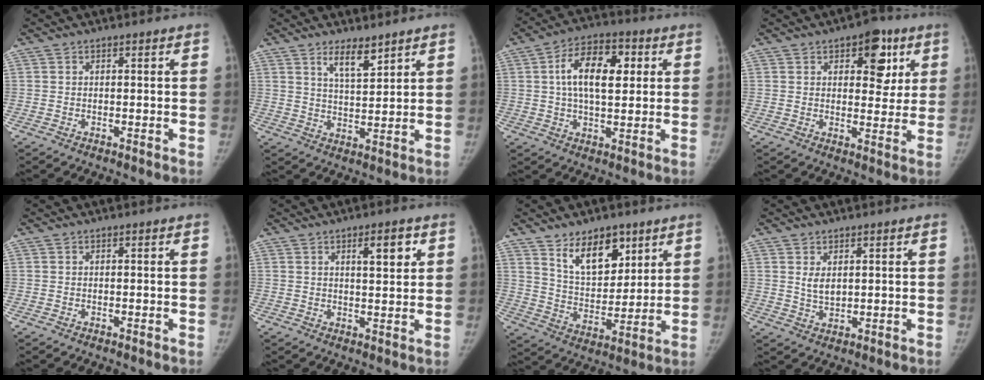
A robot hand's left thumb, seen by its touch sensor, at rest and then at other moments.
{"total": 3.9, "force": [2.9, 1.3, 2.2], "torque": [-0.025, -0.025, 0.050]}
{"total": 12.6, "force": [2.7, 6.7, 10.3], "torque": [-0.158, 0.009, 0.039]}
{"total": 9.5, "force": [4.1, 5.5, 6.5], "torque": [-0.038, -0.011, 0.049]}
{"total": 0.0}
{"total": 5.4, "force": [2.4, 1.8, 4.5], "torque": [-0.057, -0.013, 0.037]}
{"total": 12.3, "force": [7.4, 6.9, 7.0], "torque": [-0.075, -0.056, 0.137]}
{"total": 3.1, "force": [1.2, 1.8, 2.3], "torque": [-0.033, -0.013, 0.028]}